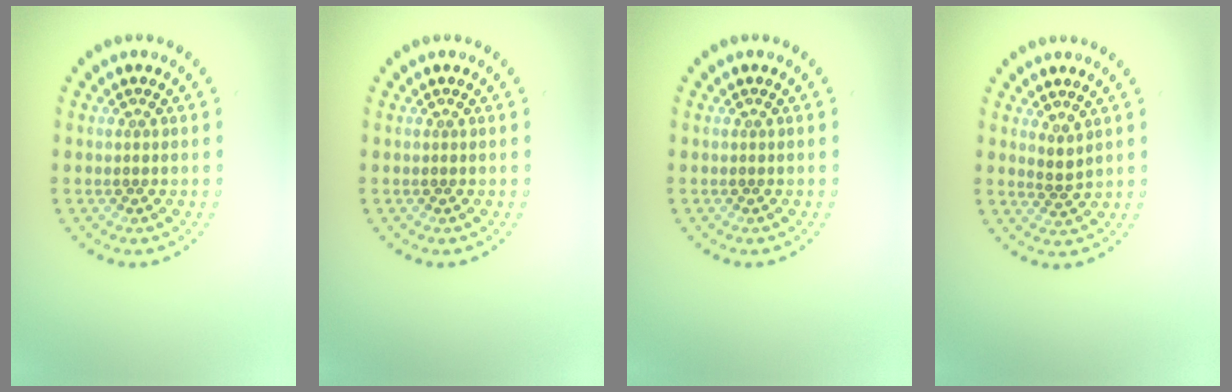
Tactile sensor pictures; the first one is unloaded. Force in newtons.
{"total": 0.0}
{"total": 0.0}
{"total": 1.4, "press": 1.0, "slide": 1.0}